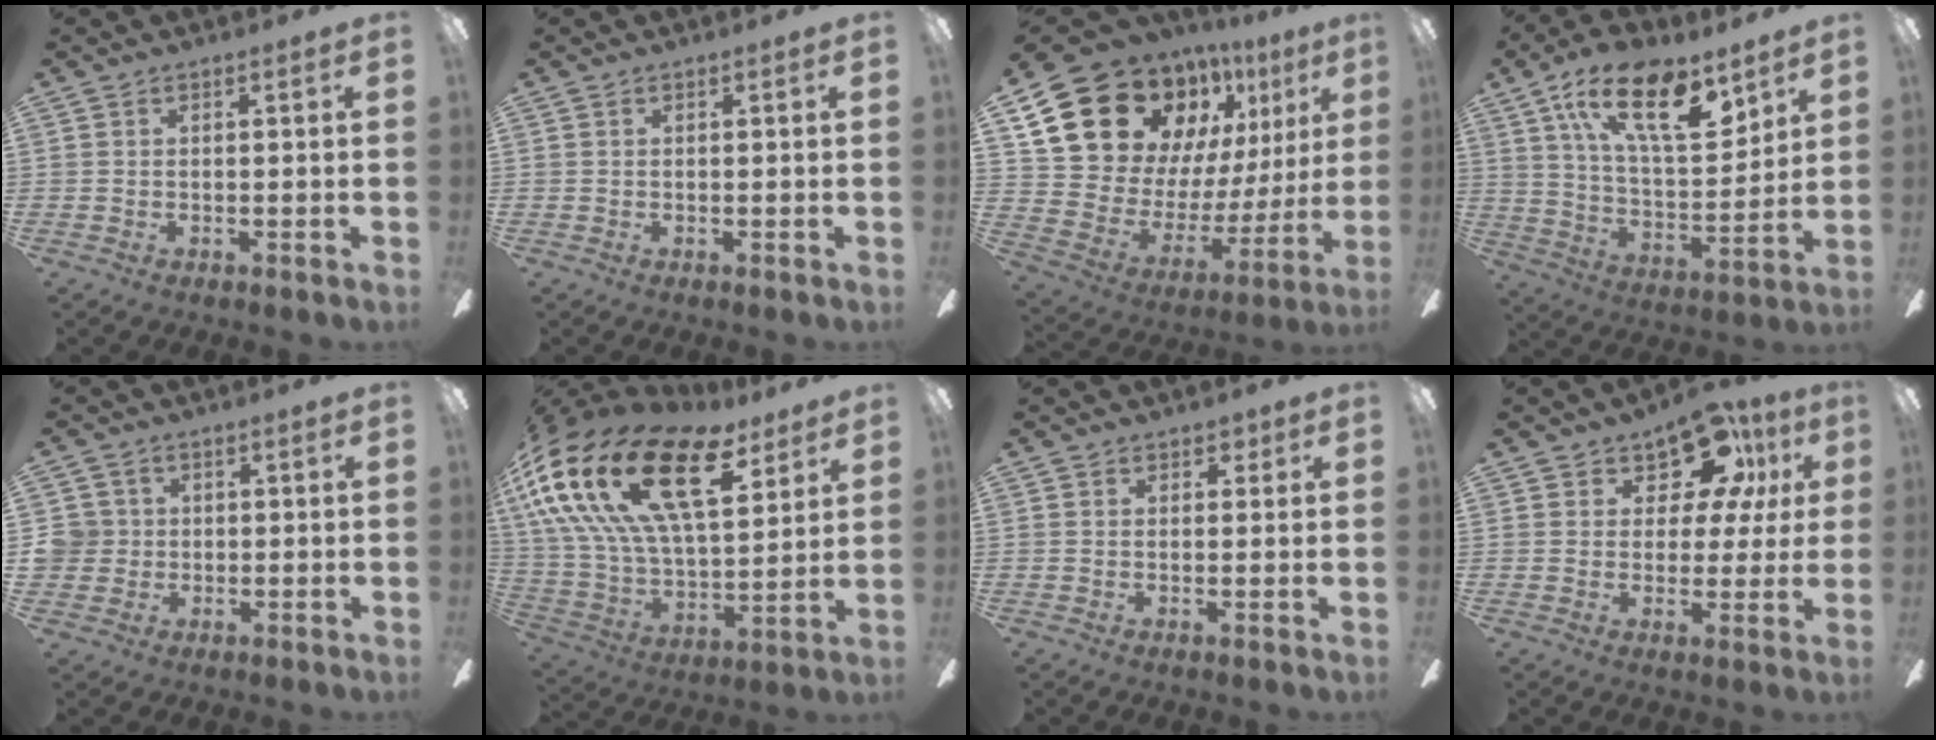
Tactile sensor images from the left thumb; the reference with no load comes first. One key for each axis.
{"total": 0.0}
{"total": 22.7, "fx": 14.8, "fy": 13.4, "fz": 10.7, "tx": -0.193, "ty": -0.091, "tz": 0.285}
{"total": 21.2, "fx": 11.9, "fy": 9.2, "fz": 14.9, "tx": -0.245, "ty": -0.048, "tz": 0.203}
{"total": 5.8, "fx": 0.5, "fy": 5.6, "fz": 1.2, "tx": -0.036, "ty": 0.012, "tz": 0.012}
{"total": 28.3, "fx": 13.9, "fy": 13.6, "fz": 20.5, "tx": -0.409, "ty": -0.075, "tz": 0.244}
{"total": 1.9, "fx": 0.9, "fy": 1.4, "fz": 1.0, "tx": -0.003, "ty": 0.000, "tz": 0.012}
{"total": 12.2, "fx": 7.3, "fy": 6.8, "fz": 6.9, "tx": -0.106, "ty": -0.032, "tz": 0.131}